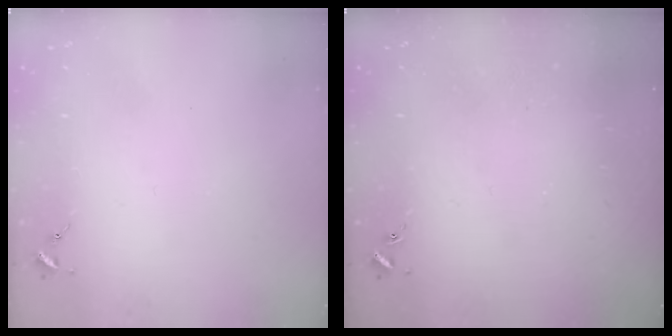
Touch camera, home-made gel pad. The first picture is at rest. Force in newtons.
{"total": 0.9, "press": 0.8, "slide": 0.2}